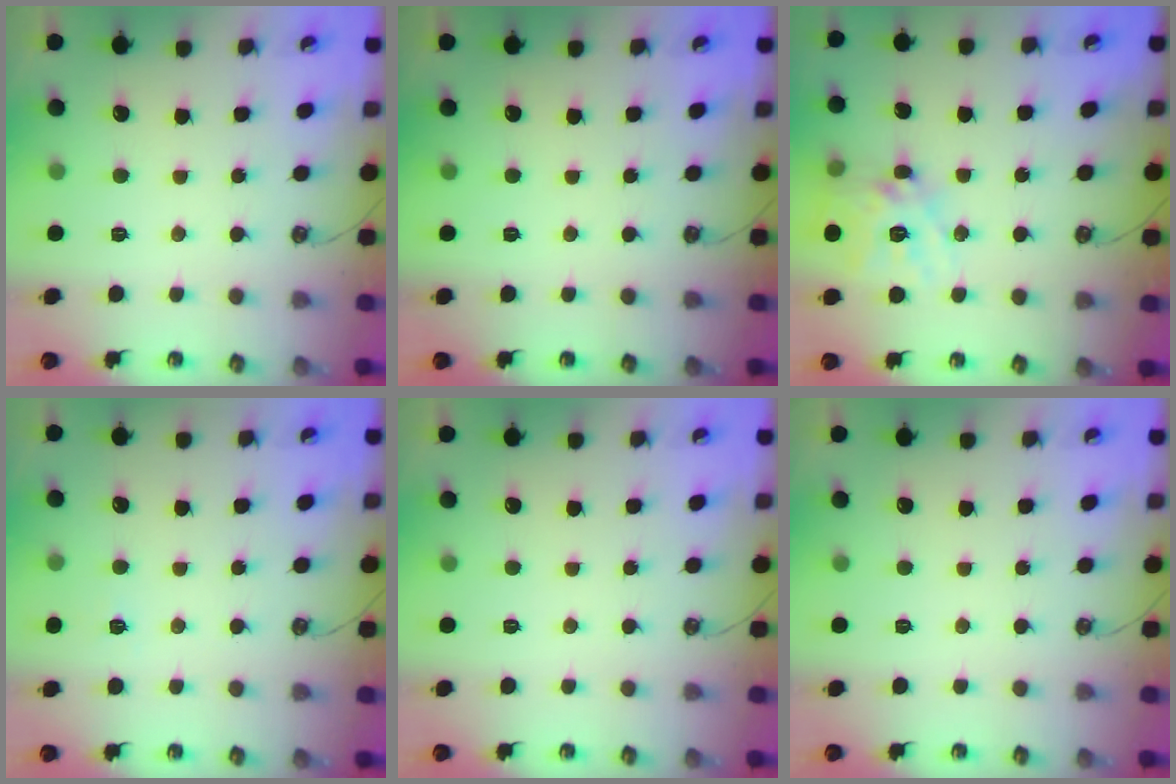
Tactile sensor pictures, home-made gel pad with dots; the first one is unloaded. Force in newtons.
{"total": 0.0}
{"total": 15.5, "press": 15.3, "slide": 2.4}
{"total": 2.7, "press": 2.7, "slide": 0.3}
{"total": 0.0}
{"total": 0.0}